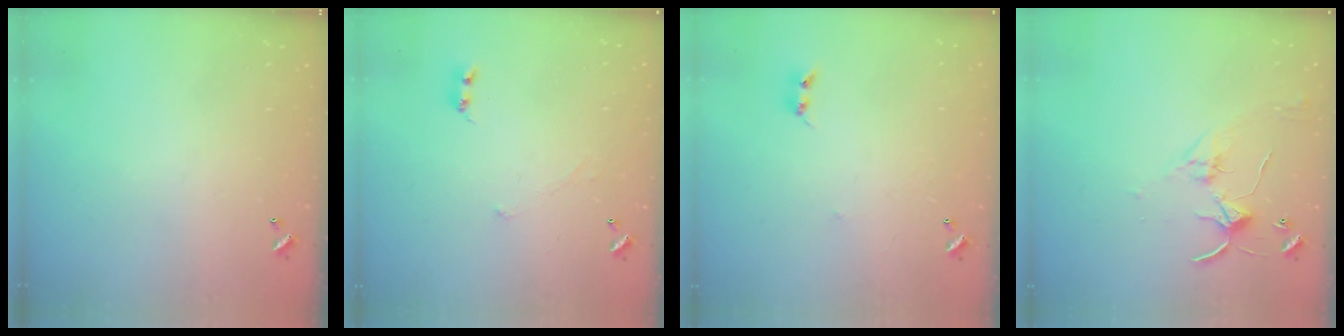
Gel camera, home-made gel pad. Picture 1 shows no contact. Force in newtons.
{"total": 0.0}
{"total": 2.7, "press": 2.7, "slide": 0.3}
{"total": 4.2, "press": 4.1, "slide": 0.5}